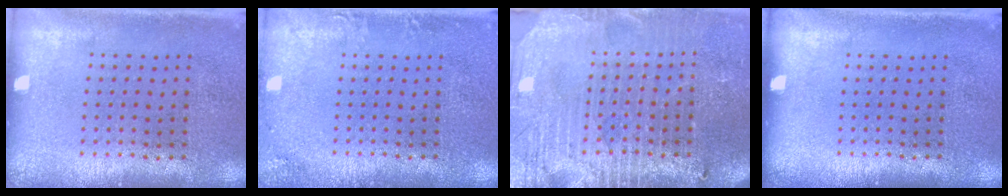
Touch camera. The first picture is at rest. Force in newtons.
{"total": 1.5, "press": 1.5, "slide": 0.1}
{"total": 3.9, "press": 3.6, "slide": 1.5}
{"total": 0.0}